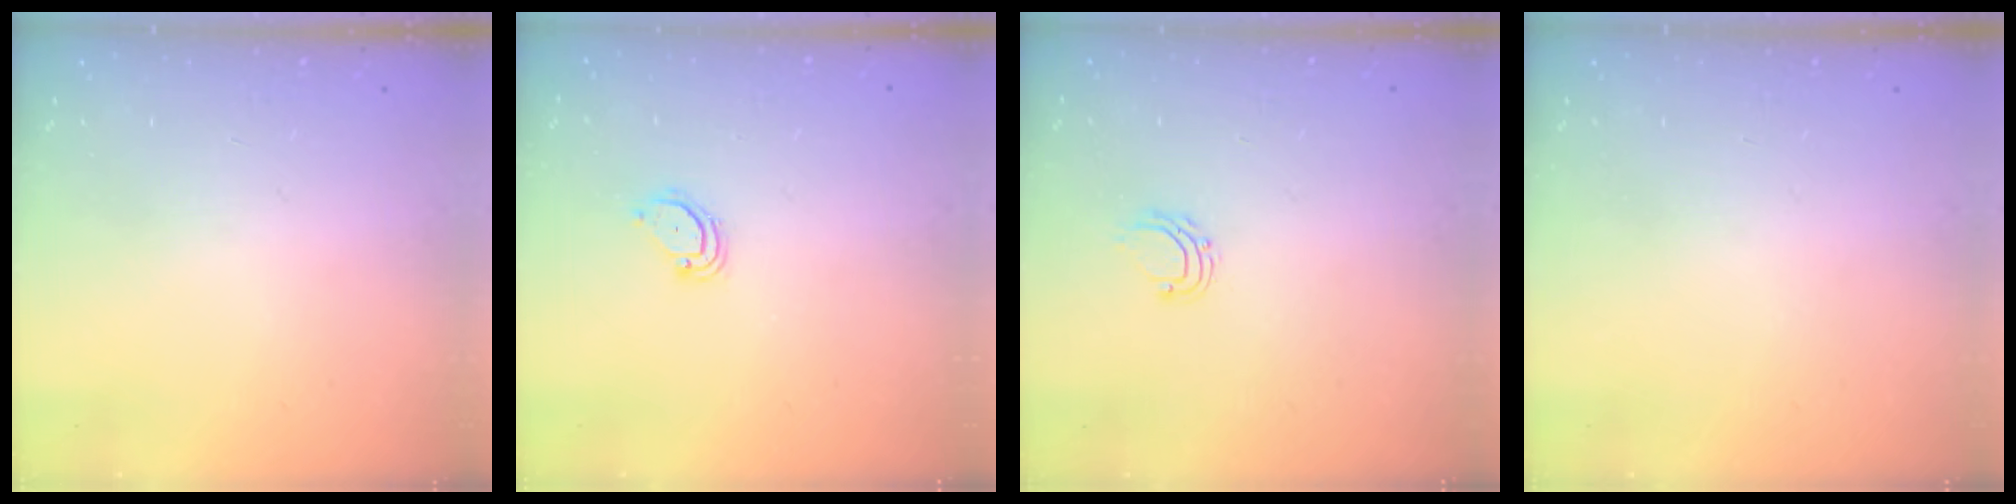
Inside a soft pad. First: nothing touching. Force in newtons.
{"total": 3.3, "press": 3.3, "slide": 0.3}
{"total": 5.2, "press": 5.2, "slide": 0.4}
{"total": 0.0}